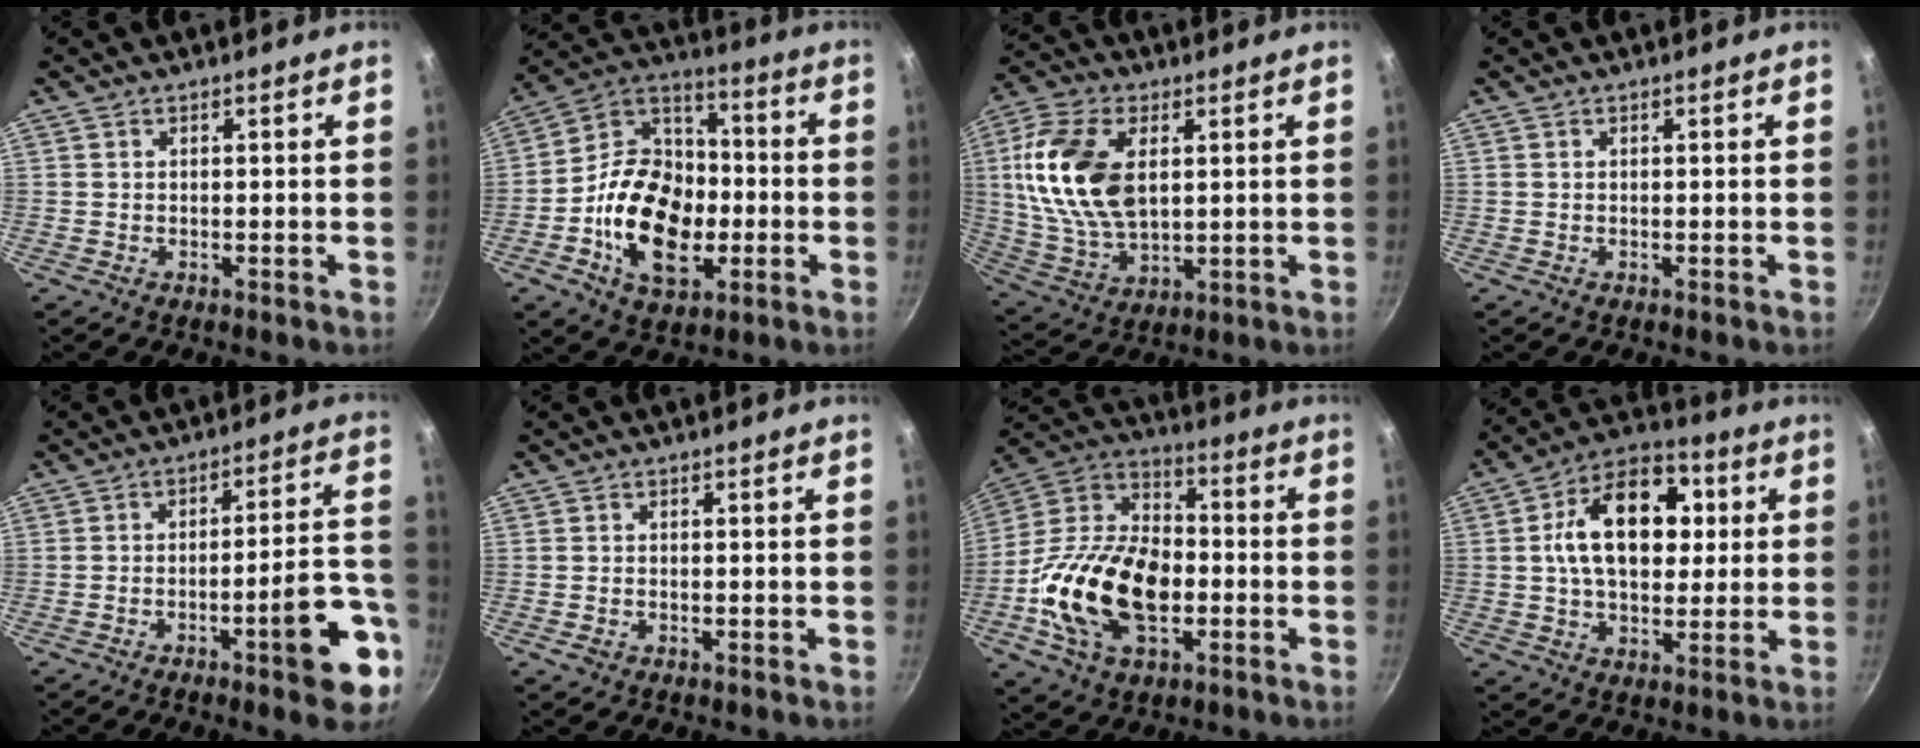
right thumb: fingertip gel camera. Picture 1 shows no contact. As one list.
[{"total": 20.0, "force": [-4.6, 13.6, 13.9], "torque": [-0.209, 0.040, -0.089]}, {"total": 17.7, "force": [3.5, 10.5, 13.8], "torque": [-0.256, -0.006, 0.073]}, {"total": 0.0}, {"total": 13.9, "force": [-6.1, 3.3, 12.0], "torque": [-0.136, 0.044, -0.082]}, {"total": 1.4, "force": [-0.6, 0.9, 0.8], "torque": [-0.019, 0.003, -0.011]}, {"total": 23.1, "force": [-4.8, 14.6, 17.3], "torque": [-0.300, 0.041, -0.095]}, {"total": 17.9, "force": [3.0, 11.7, 13.2], "torque": [-0.174, 0.018, 0.030]}]